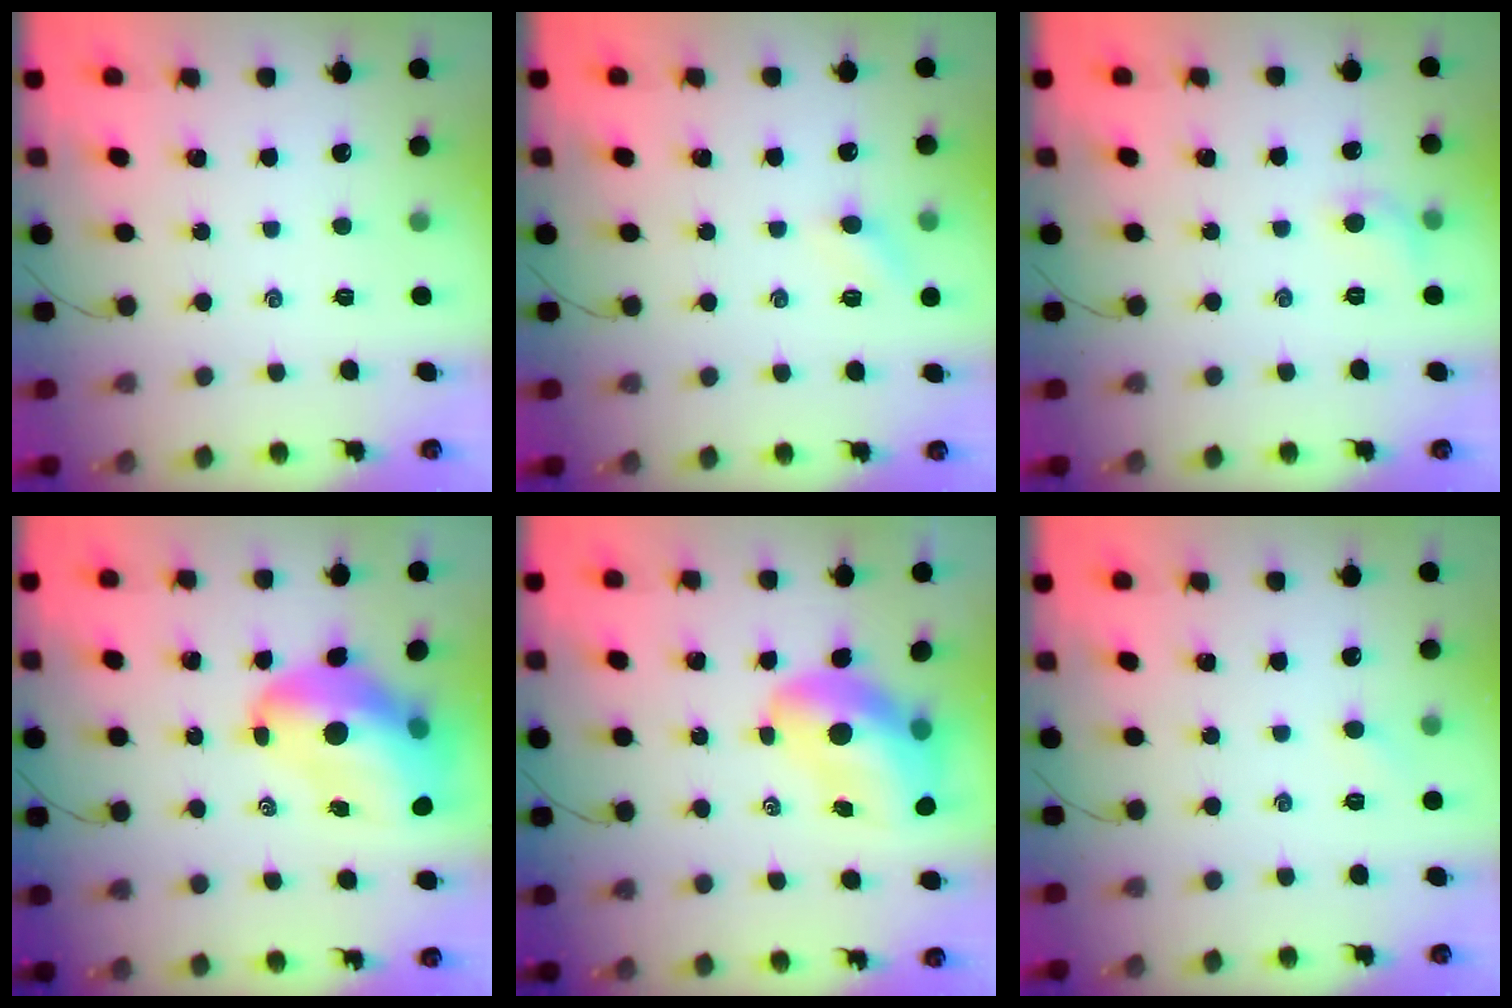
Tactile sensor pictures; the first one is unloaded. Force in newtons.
{"total": 5.5, "press": 5.2, "slide": 1.7}
{"total": 5.6, "press": 5.4, "slide": 1.3}
{"total": 16.6, "press": 16.0, "slide": 4.7}
{"total": 13.5, "press": 12.9, "slide": 4.0}
{"total": 3.4, "press": 3.2, "slide": 1.0}